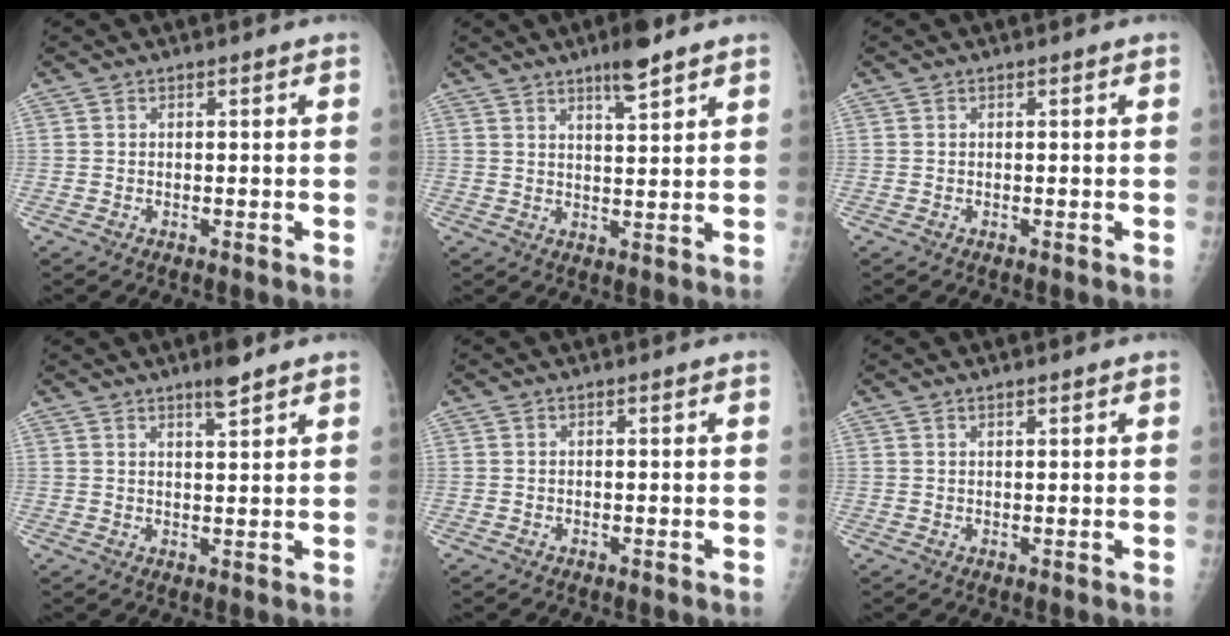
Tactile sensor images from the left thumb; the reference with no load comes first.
{"total": 5.8, "force": [4.1, 1.0, 3.9], "torque": [-0.056, -0.024, 0.066]}
{"total": 0.0}
{"total": 3.6, "force": [2.7, 0.4, 2.3], "torque": [-0.031, -0.018, 0.046]}
{"total": 0.0}
{"total": 1.1, "force": [0.9, 0.3, 0.7], "torque": [-0.007, -0.005, 0.017]}